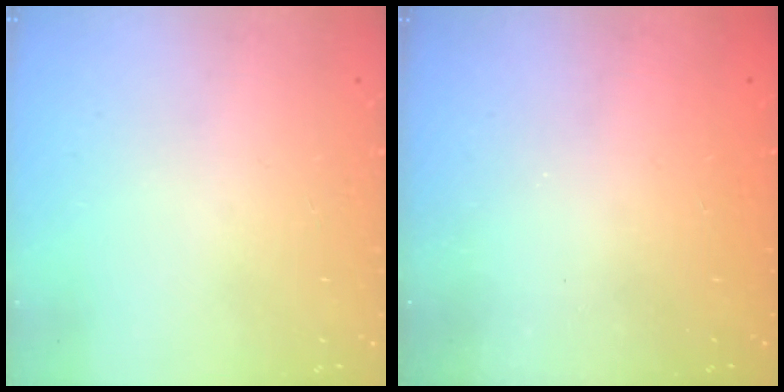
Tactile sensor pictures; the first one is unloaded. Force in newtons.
{"total": 2.6, "press": 2.4, "slide": 0.8}